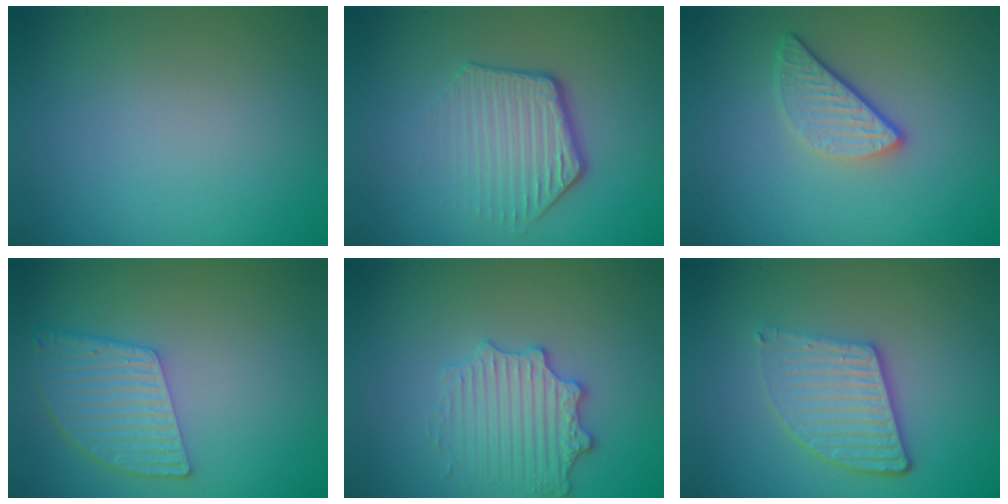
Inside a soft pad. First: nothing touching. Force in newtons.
{"total": 4.1, "press": 3.0, "slide": 2.8}
{"total": 3.2, "press": 2.6, "slide": 1.9}
{"total": 5.0, "press": 4.0, "slide": 3.1}
{"total": 3.1, "press": 3.0, "slide": 0.7}
{"total": 4.3, "press": 3.5, "slide": 2.6}